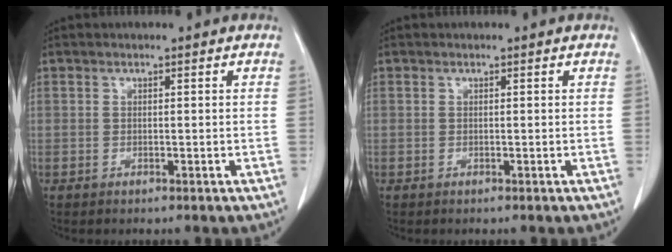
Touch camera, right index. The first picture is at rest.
{"total": 0.0}